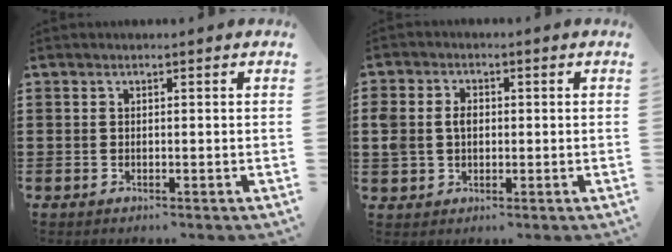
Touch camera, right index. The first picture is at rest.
{"total": 3.4, "force": [0.1, 2.8, 2.0], "torque": [-0.054, 0.010, -0.003]}